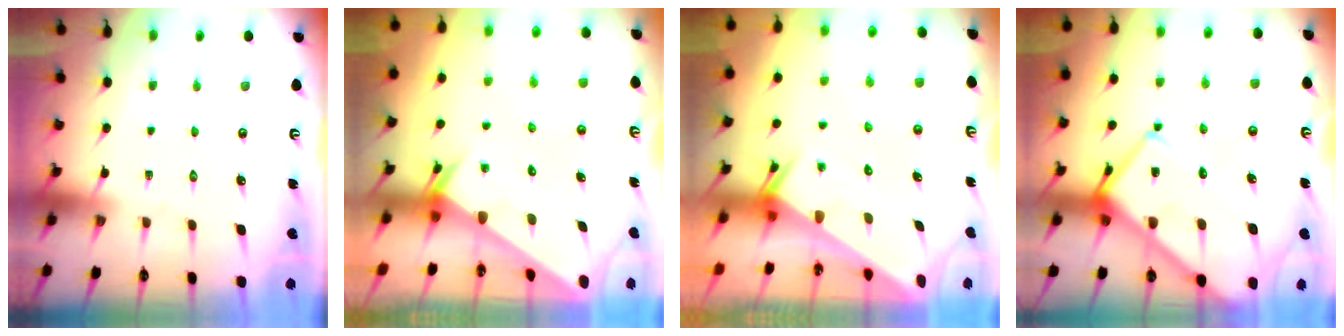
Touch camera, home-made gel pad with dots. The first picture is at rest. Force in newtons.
{"total": 2.4, "press": 2.4, "slide": 0.1}
{"total": 2.7, "press": 2.7, "slide": 0.1}
{"total": 13.9, "press": 13.8, "slide": 1.2}